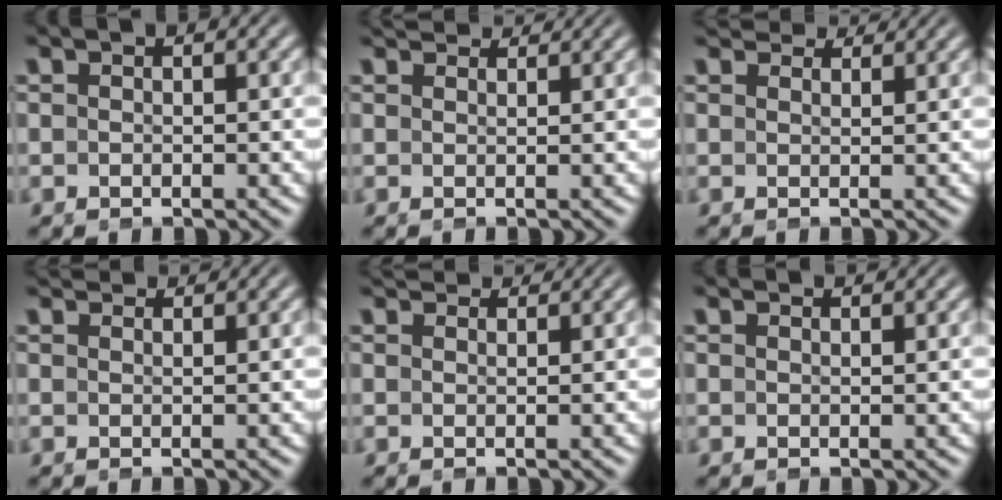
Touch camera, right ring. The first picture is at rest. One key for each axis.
{"total": 2.7, "fx": 2.6, "fy": -0.5, "fz": 0.5, "tx": 0.005, "ty": 0.005, "tz": 0.046}
{"total": 3.1, "fx": 3.0, "fy": -0.2, "fz": 0.7, "tx": 0.001, "ty": 0.007, "tz": 0.050}
{"total": 2.4, "fx": 2.3, "fy": -0.6, "fz": 0.3, "tx": 0.006, "ty": 0.004, "tz": 0.041}
{"total": 2.7, "fx": 2.6, "fy": -0.4, "fz": 0.5, "tx": 0.004, "ty": 0.006, "tz": 0.044}
{"total": 1.6, "fx": 1.4, "fy": -0.6, "fz": 0.0, "tx": 0.012, "ty": 0.001, "tz": 0.027}